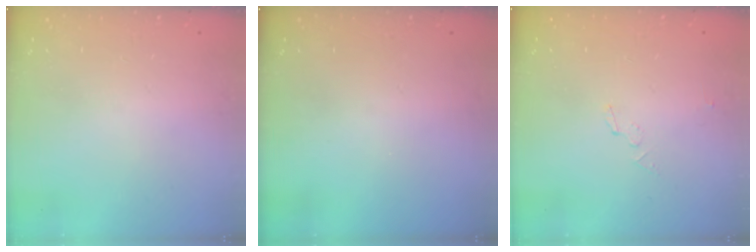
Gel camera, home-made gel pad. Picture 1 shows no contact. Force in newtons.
{"total": 0.0}
{"total": 2.9, "press": 2.9, "slide": 0.2}